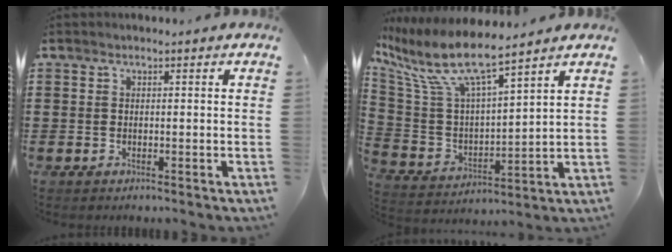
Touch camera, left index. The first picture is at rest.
{"total": 9.9, "force": [7.4, 1.9, 6.3], "torque": [-0.158, -0.044, 0.122]}